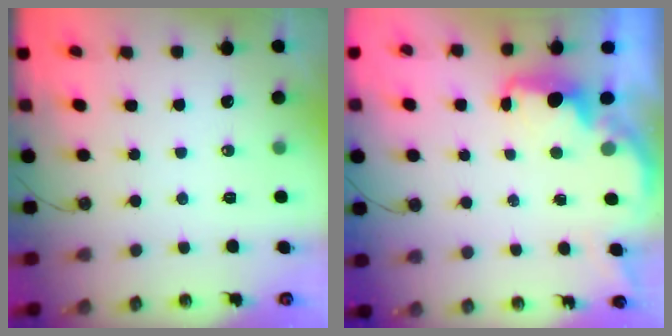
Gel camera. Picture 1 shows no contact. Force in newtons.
{"total": 2.3, "press": 2.1, "slide": 0.8}